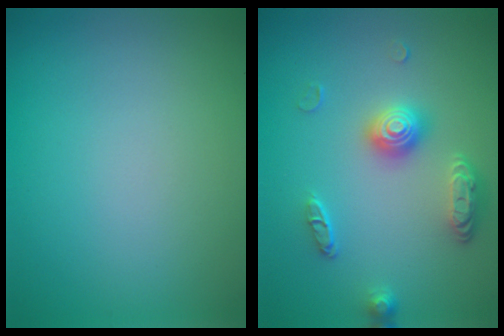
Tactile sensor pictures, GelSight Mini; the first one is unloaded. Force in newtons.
{"total": 3.5, "press": 3.0, "slide": 1.8}